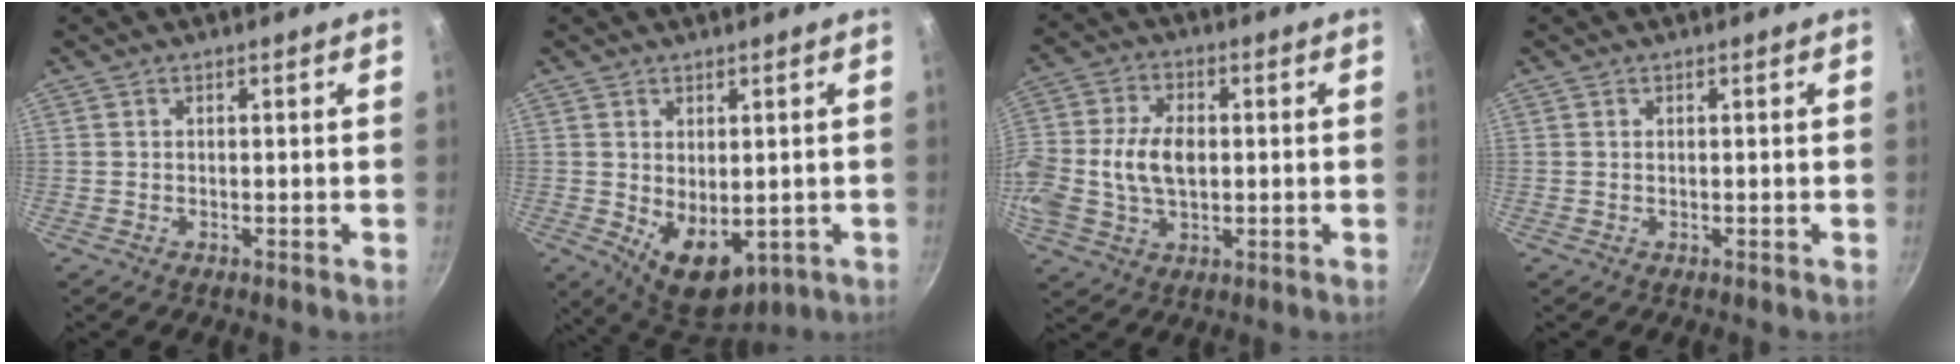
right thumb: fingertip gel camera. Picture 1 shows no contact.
{"total": 10.1, "force": [-1.9, 5.9, 8.0], "torque": [-0.104, -0.008, -0.002]}
{"total": 14.5, "force": [-0.2, 9.5, 10.9], "torque": [-0.246, 0.008, 0.002]}
{"total": 0.0}